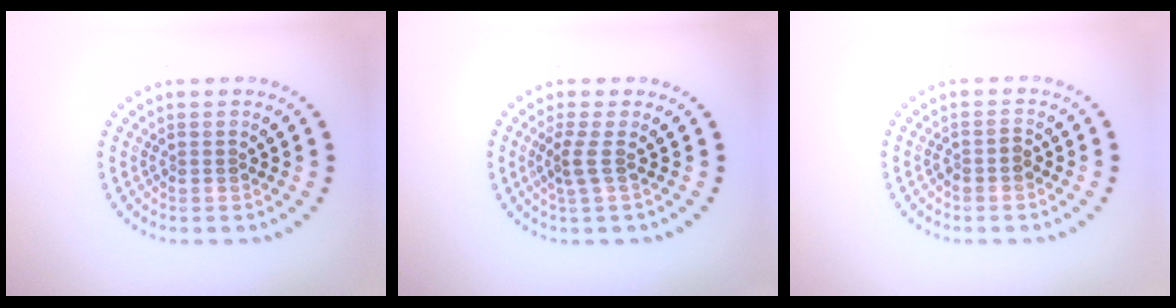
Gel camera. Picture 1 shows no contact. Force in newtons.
{"total": 1.8, "press": 1.1, "slide": 1.4}
{"total": 1.1, "press": 0.9, "slide": 0.6}